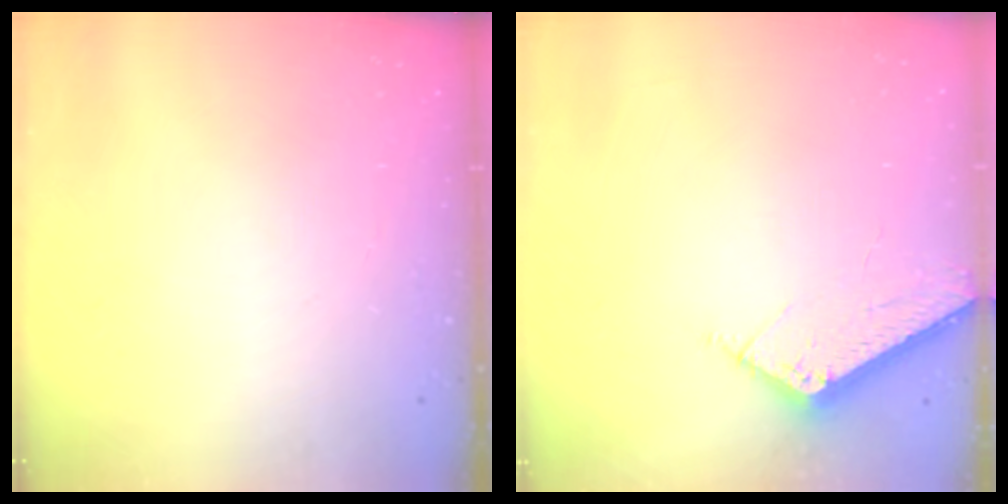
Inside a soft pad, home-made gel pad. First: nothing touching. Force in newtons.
{"total": 5.8, "press": 5.8, "slide": 0.6}